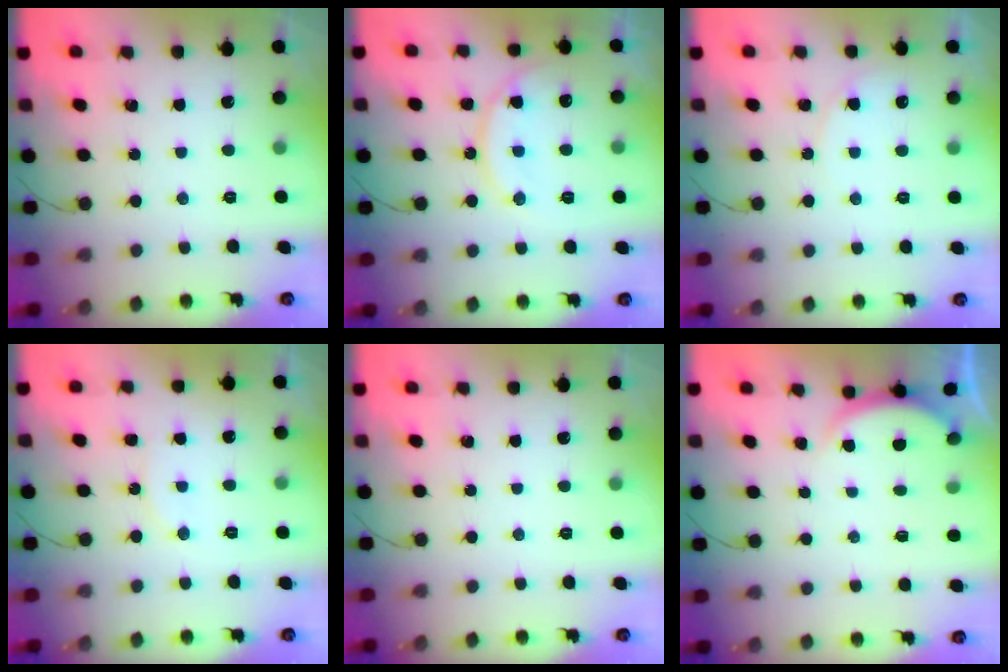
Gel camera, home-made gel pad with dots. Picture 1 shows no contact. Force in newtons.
{"total": 14.2, "press": 14.2, "slide": 1.2}
{"total": 3.8, "press": 3.8, "slide": 0.3}
{"total": 5.9, "press": 5.5, "slide": 2.2}
{"total": 0.0}
{"total": 1.6, "press": 1.5, "slide": 0.6}